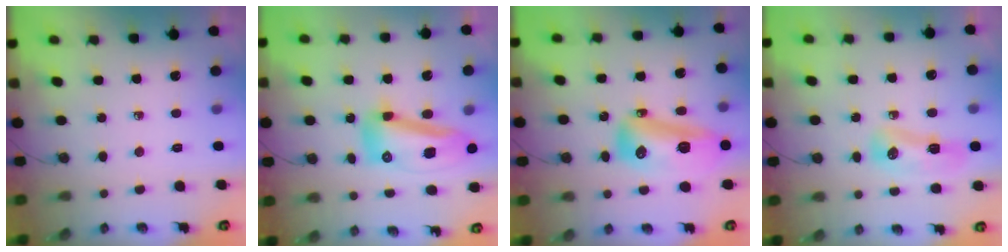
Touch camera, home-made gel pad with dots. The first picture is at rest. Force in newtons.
{"total": 15.5, "press": 15.4, "slide": 1.7}
{"total": 15.4, "press": 15.4, "slide": 1.4}
{"total": 14.6, "press": 10.5, "slide": 10.2}